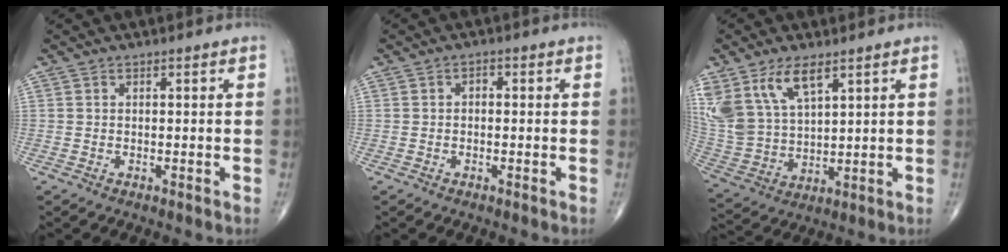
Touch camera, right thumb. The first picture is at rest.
{"total": 1.2, "force": [0.0, 0.8, 0.9], "torque": [-0.009, 0.005, -0.005]}
{"total": 14.3, "force": [8.1, 7.1, 9.5], "torque": [-0.193, -0.025, 0.174]}